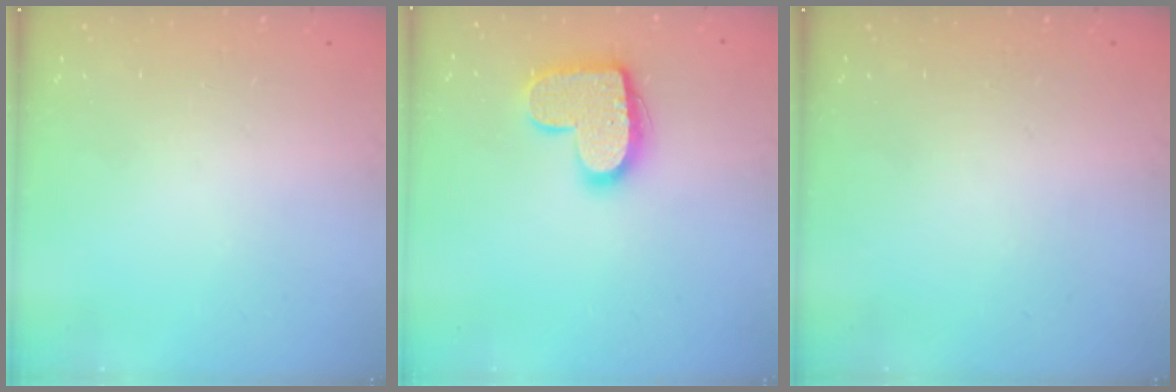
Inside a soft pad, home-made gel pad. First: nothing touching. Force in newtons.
{"total": 14.6, "press": 14.6, "slide": 0.8}
{"total": 0.0}